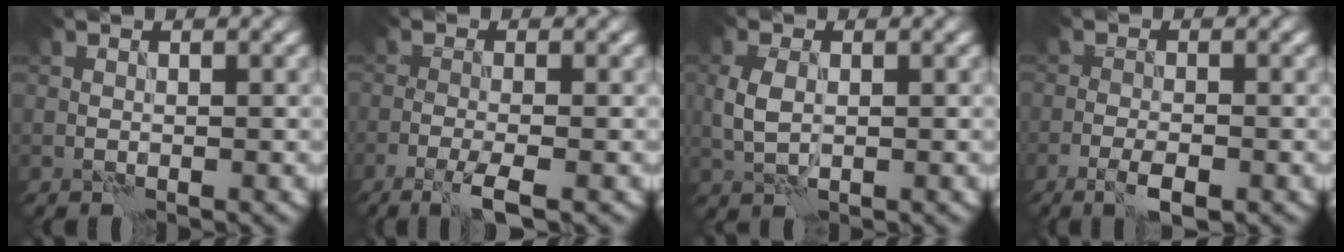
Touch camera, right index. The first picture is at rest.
{"total": 3.2, "force": [-1.8, 0.5, 2.6], "torque": [-0.048, 0.002, -0.043]}
{"total": 2.5, "force": [0.1, 1.6, 2.0], "torque": [-0.051, 0.000, 0.003]}
{"total": 3.0, "force": [-1.7, 0.9, 2.3], "torque": [-0.048, -0.001, -0.034]}